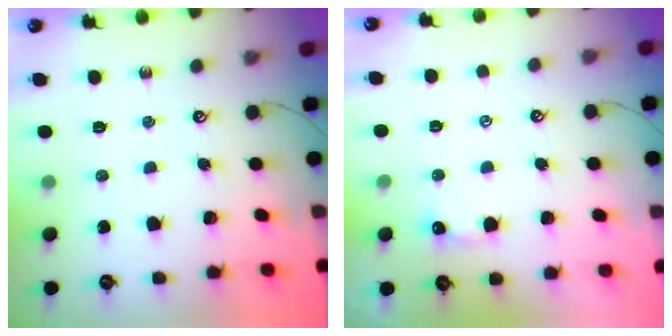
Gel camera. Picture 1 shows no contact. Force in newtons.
{"total": 3.2, "press": 3.2, "slide": 0.2}